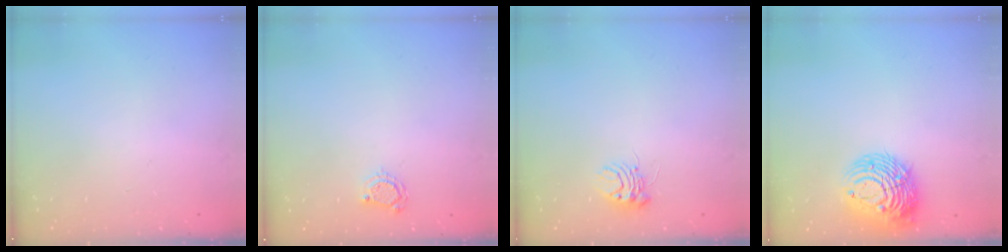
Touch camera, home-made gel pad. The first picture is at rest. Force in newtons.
{"total": 4.3, "press": 4.2, "slide": 0.5}
{"total": 5.4, "press": 5.4, "slide": 0.3}
{"total": 13.4, "press": 13.3, "slide": 1.7}